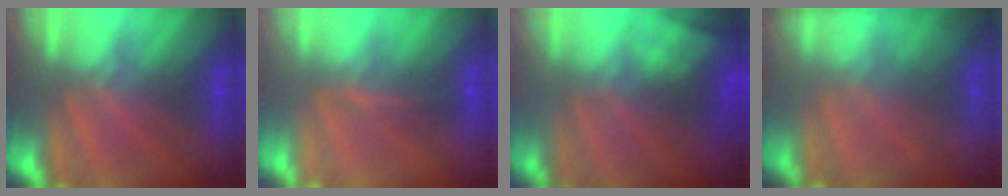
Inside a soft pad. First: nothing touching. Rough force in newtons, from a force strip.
{"total": 3.5}
{"total": 8.5}
{"total": 5.9}